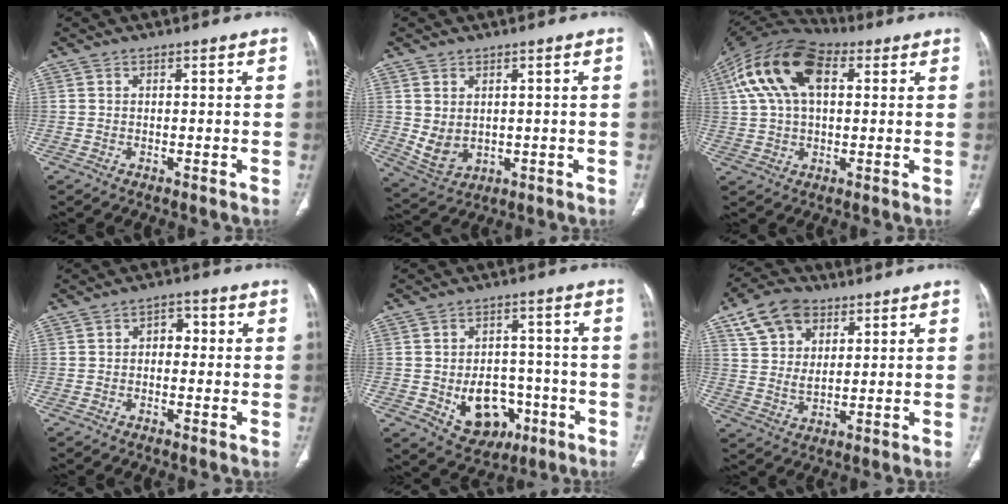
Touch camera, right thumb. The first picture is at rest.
{"total": 5.7, "force": [0.6, 4.2, 3.9], "torque": [-0.069, -0.009, 0.035]}
{"total": 17.2, "force": [5.5, 9.6, 13.1], "torque": [-0.245, 0.028, 0.091]}
{"total": 3.4, "force": [0.1, 2.3, 2.5], "torque": [-0.018, 0.013, -0.007]}
{"total": 12.0, "force": [-3.8, 8.8, 7.1], "torque": [-0.066, 0.024, -0.041]}
{"total": 10.9, "force": [5.7, 7.1, 6.0], "torque": [-0.092, -0.011, 0.108]}